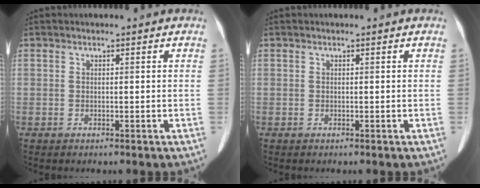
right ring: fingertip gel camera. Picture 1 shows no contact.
{"total": 0.0}